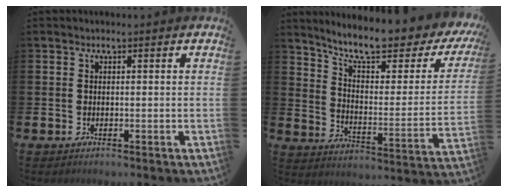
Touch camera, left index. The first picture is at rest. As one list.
[{"total": 9.5, "force": [8.1, 1.9, 4.6], "torque": [-0.114, -0.058, 0.134]}]